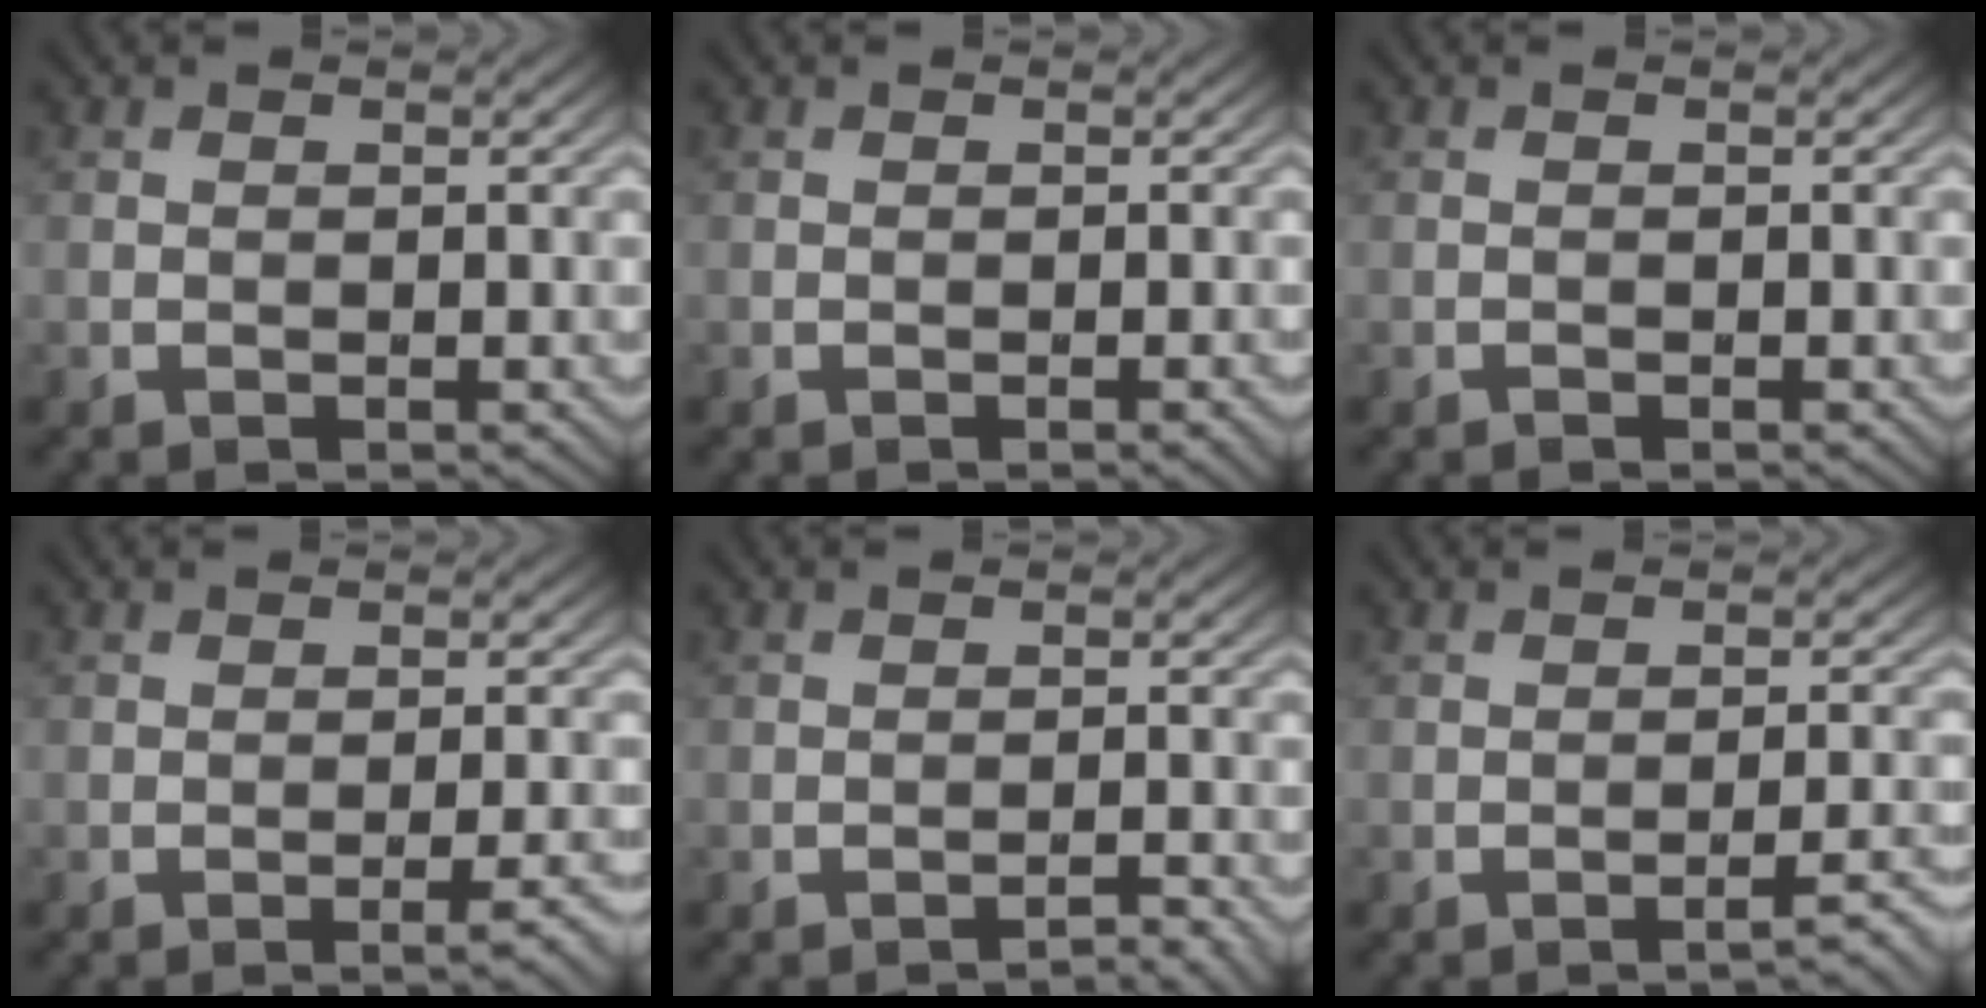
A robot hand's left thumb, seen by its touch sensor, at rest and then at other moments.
{"total": 0.7, "force": [-0.4, 0.1, 0.6], "torque": [-0.006, 0.002, -0.008]}
{"total": 0.6, "force": [-0.5, -0.2, -0.1], "torque": [0.002, 0.002, -0.010]}
{"total": 2.4, "force": [-1.6, -0.3, 1.8], "torque": [-0.033, 0.006, -0.023]}
{"total": 2.1, "force": [-2.0, -0.5, 0.5], "torque": [-0.008, 0.008, -0.030]}
{"total": 2.6, "force": [-2.2, -0.5, 1.3], "torque": [-0.019, 0.011, -0.031]}